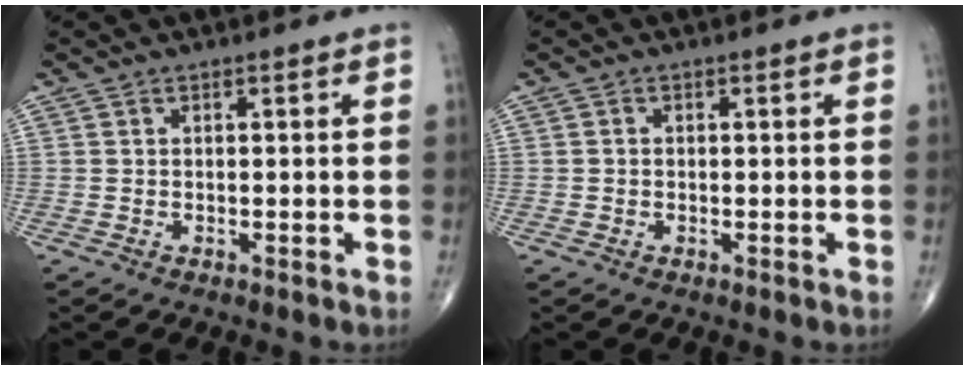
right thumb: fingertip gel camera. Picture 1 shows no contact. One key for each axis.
{"total": 0.7, "fx": -0.1, "fy": 0.6, "fz": 0.3, "tx": -0.004, "ty": 0.002, "tz": -0.002}